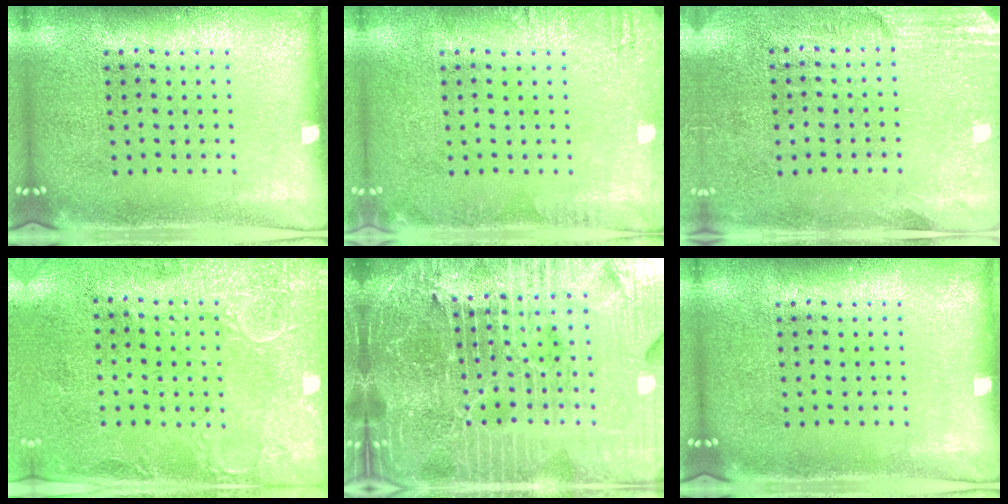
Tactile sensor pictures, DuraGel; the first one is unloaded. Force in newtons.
{"total": 1.4, "press": 1.3, "slide": 0.2}
{"total": 2.8, "press": 2.4, "slide": 1.5}
{"total": 2.9, "press": 2.4, "slide": 1.7}
{"total": 7.2, "press": 6.2, "slide": 3.7}
{"total": 0.0}